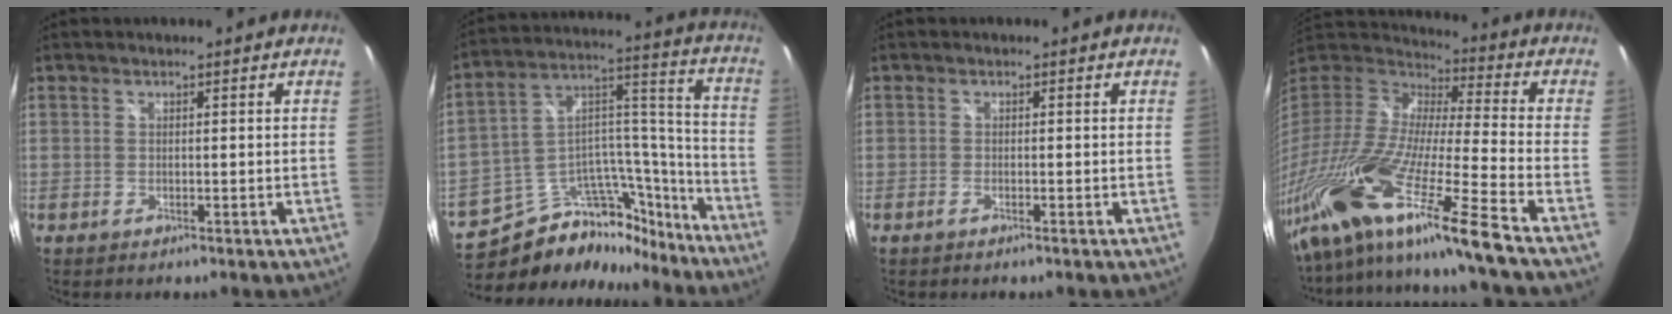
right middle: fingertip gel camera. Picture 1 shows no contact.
{"total": 23.5, "force": [-18.5, 11.0, 9.5], "torque": [-0.155, 0.082, -0.266]}
{"total": 1.1, "force": [-0.8, -0.2, 0.8], "torque": [-0.015, -0.002, -0.017]}
{"total": 29.1, "force": [-20.8, -0.5, 20.3], "torque": [-0.335, -0.084, -0.379]}